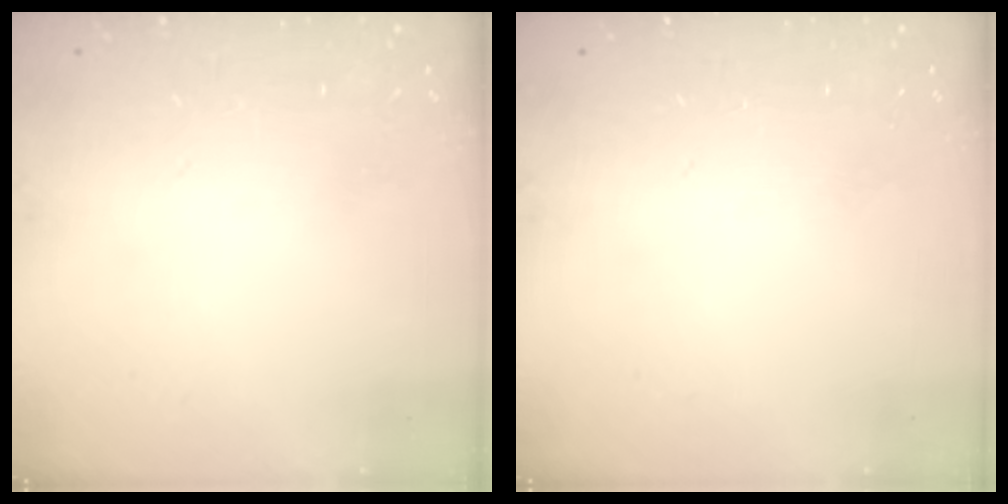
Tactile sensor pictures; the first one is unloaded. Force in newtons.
{"total": 0.0}